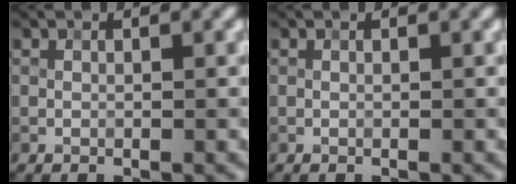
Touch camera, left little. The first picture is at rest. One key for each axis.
{"total": 0.0}